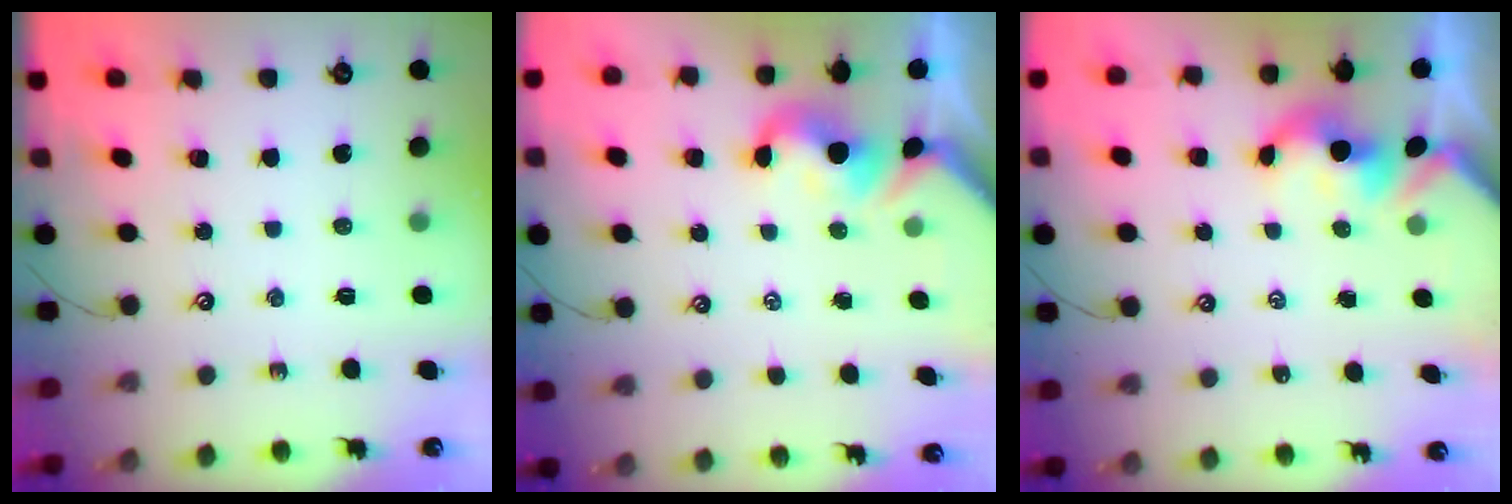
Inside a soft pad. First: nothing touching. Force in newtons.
{"total": 0.9, "press": 0.5, "slide": 0.7}
{"total": 1.7, "press": 1.7, "slide": 0.2}